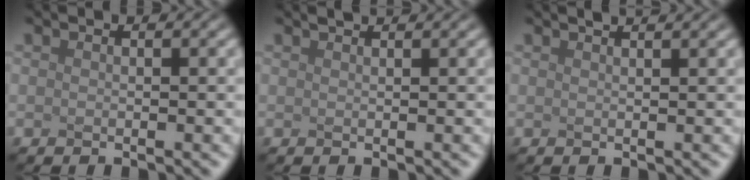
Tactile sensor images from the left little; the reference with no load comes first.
{"total": 1.5, "force": [1.3, 0.4, 0.7], "torque": [0.000, 0.007, -0.002]}
{"total": 2.5, "force": [1.9, 0.9, 1.4], "torque": [0.004, 0.018, -0.006]}